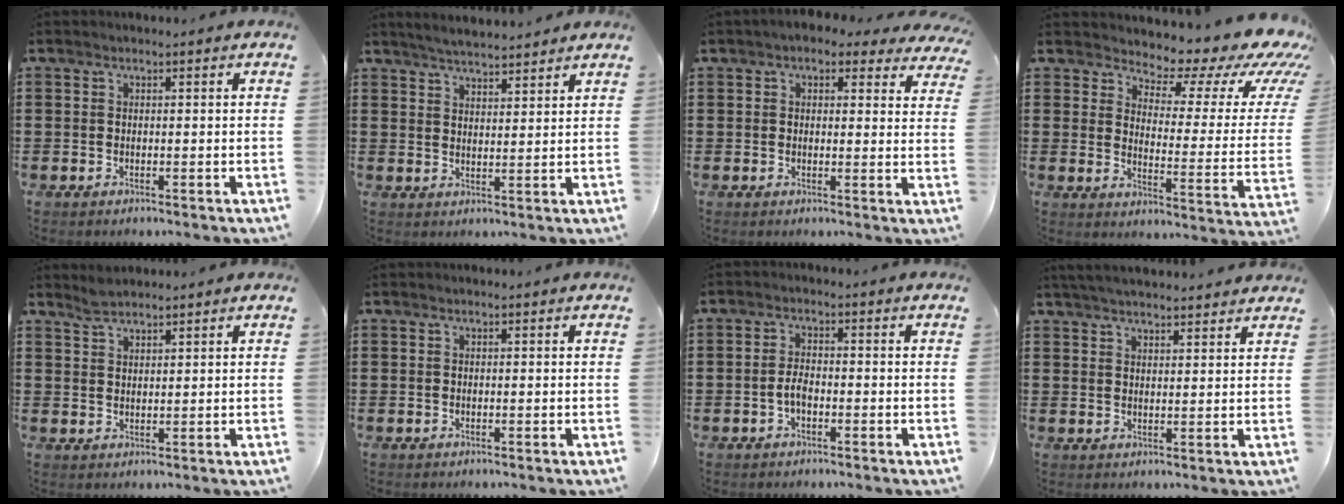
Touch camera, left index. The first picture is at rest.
{"total": 3.6, "force": [3.6, 0.0, 0.6], "torque": [-0.023, -0.009, 0.065]}
{"total": 3.0, "force": [2.3, 1.4, 1.3], "torque": [-0.027, -0.001, 0.038]}
{"total": 6.3, "force": [5.0, 2.3, 3.0], "torque": [-0.054, -0.046, 0.078]}
{"total": 2.2, "force": [2.1, 0.4, 0.4], "torque": [-0.015, 0.003, 0.042]}
{"total": 0.0}
{"total": 2.5, "force": [-1.0, 1.1, 2.1], "torque": [-0.055, -0.002, -0.024]}
{"total": 3.3, "force": [3.3, -0.1, 0.6], "torque": [-0.022, -0.007, 0.061]}